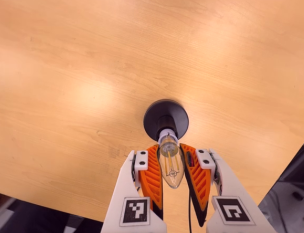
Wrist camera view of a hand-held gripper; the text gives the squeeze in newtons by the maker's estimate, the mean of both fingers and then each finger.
{"total": 22.3, "left": 21.8, "right": 22.8}